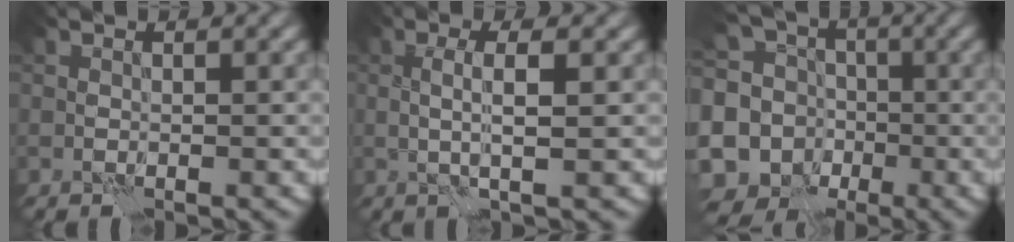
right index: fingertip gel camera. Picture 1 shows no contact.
{"total": 2.7, "force": [0.2, 0.2, 2.7], "torque": [-0.045, 0.004, 0.002]}
{"total": 10.8, "force": [-3.2, 9.2, 4.7], "torque": [-0.106, 0.001, -0.061]}